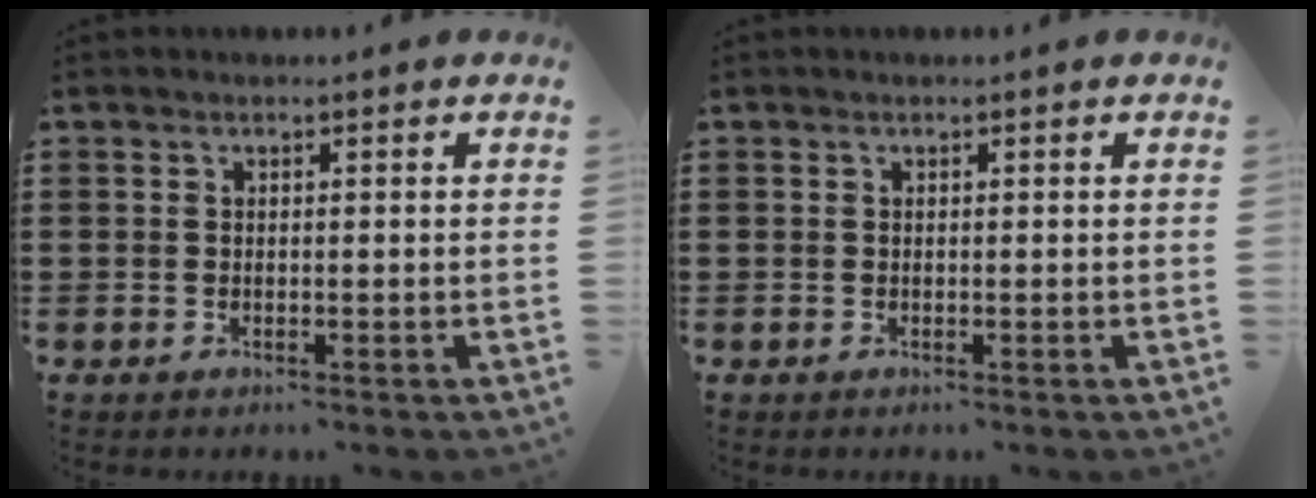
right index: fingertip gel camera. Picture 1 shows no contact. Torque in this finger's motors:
{"motor_torque": [0.27, 0.33, 0.00, 0.00]}